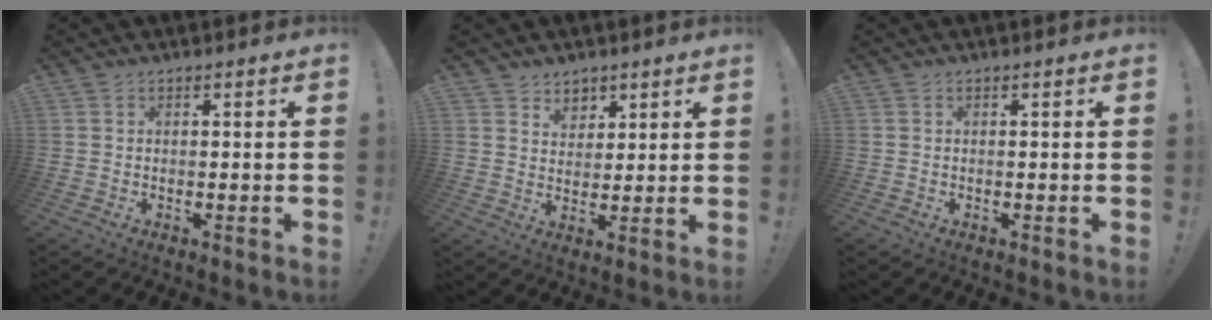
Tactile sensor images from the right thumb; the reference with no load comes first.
{"total": 6.5, "force": [4.2, 5.0, 0.2], "torque": [0.001, -0.036, 0.081]}
{"total": 0.0}